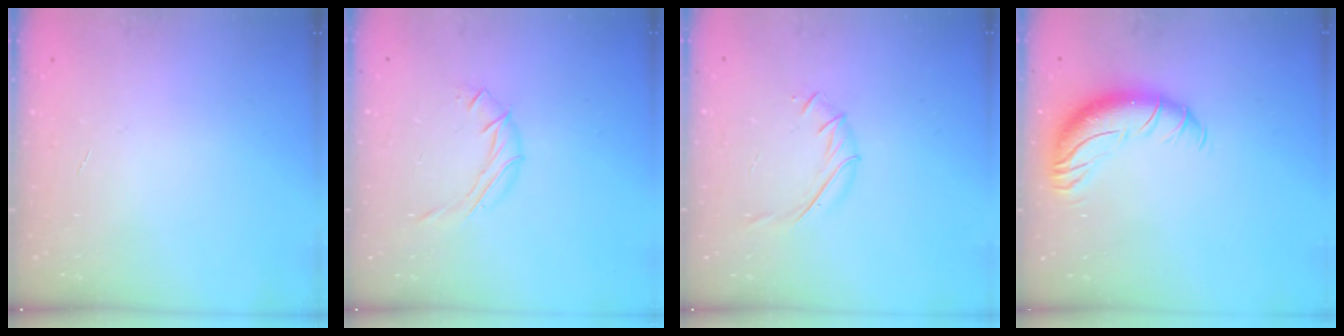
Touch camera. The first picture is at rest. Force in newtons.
{"total": 5.8, "press": 5.8, "slide": 0.8}
{"total": 5.5, "press": 5.4, "slide": 1.0}
{"total": 12.0, "press": 11.7, "slide": 2.5}